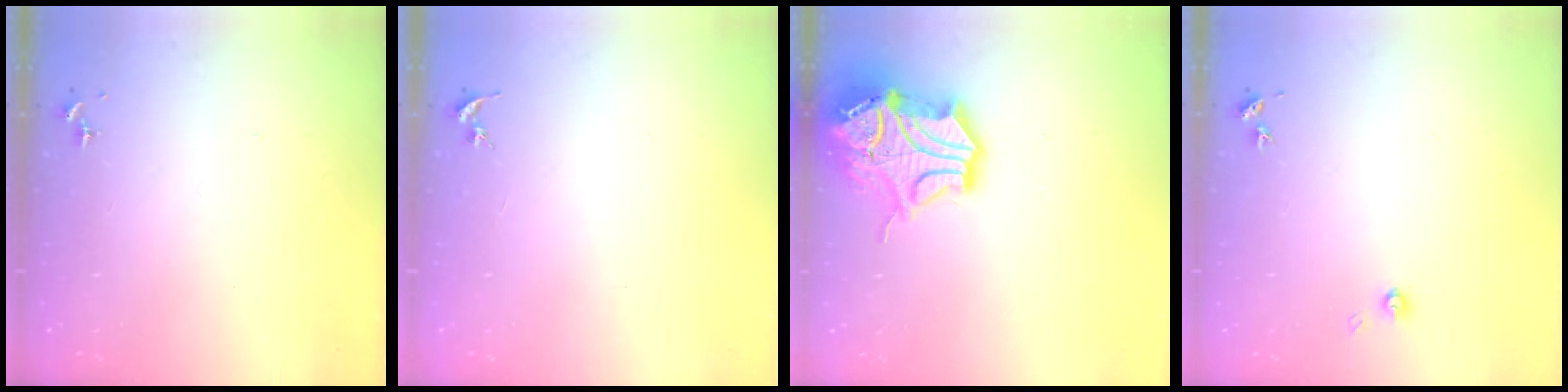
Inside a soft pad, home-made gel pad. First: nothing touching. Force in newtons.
{"total": 0.0}
{"total": 16.4, "press": 16.3, "slide": 2.2}
{"total": 3.2, "press": 3.2, "slide": 0.3}